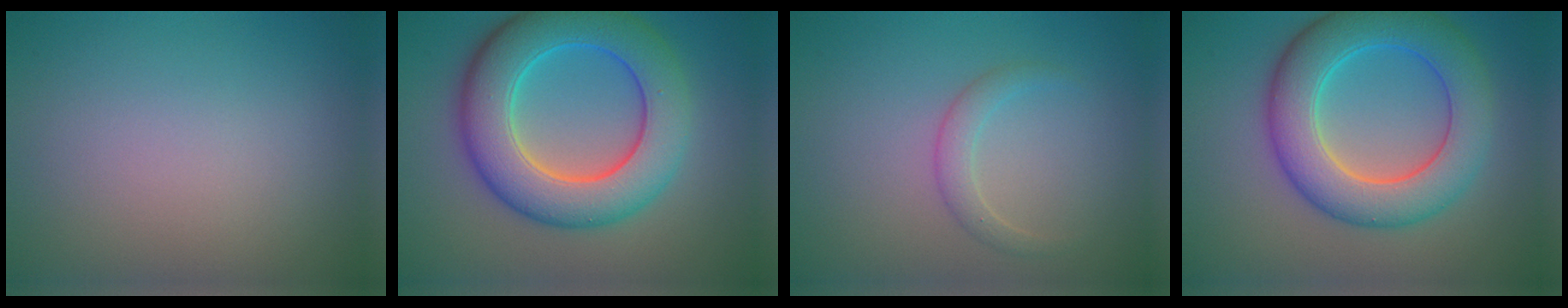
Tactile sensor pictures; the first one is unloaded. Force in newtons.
{"total": 9.5, "press": 9.5, "slide": 0.2}
{"total": 1.7, "press": 1.7, "slide": 0.1}
{"total": 8.3, "press": 8.3, "slide": 0.1}